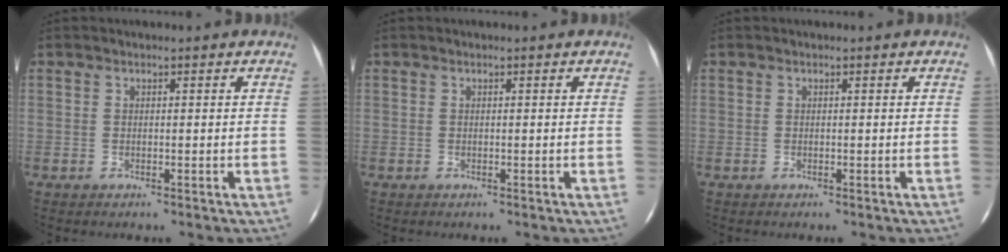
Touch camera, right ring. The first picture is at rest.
{"total": 0.0}
{"total": 0.0}